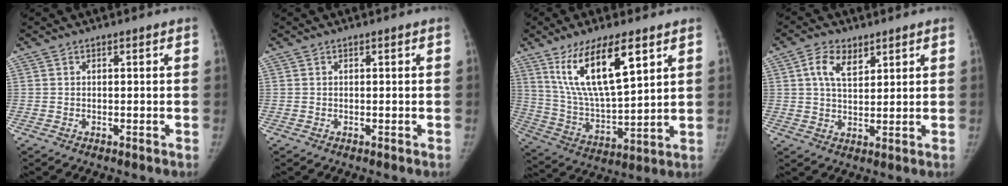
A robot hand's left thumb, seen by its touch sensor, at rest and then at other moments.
{"total": 0.0}
{"total": 17.2, "force": [8.8, 5.4, 13.8], "torque": [-0.237, -0.040, 0.172]}
{"total": 6.2, "force": [3.0, 3.5, 4.2], "torque": [-0.063, -0.013, 0.055]}